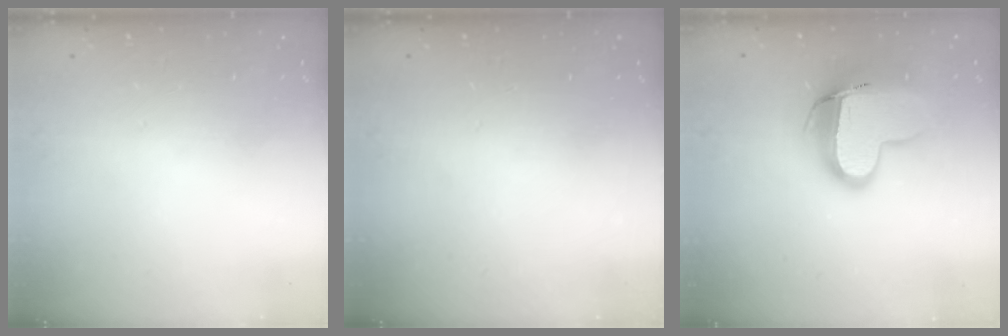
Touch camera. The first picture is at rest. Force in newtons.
{"total": 0.0}
{"total": 15.6, "press": 15.5, "slide": 1.5}